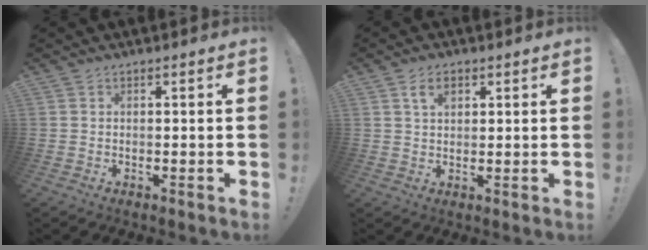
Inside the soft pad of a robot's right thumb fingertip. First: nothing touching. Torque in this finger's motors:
{"motor_torque": [0.03, 0.03, 0.16, 0.34, 0.00]}